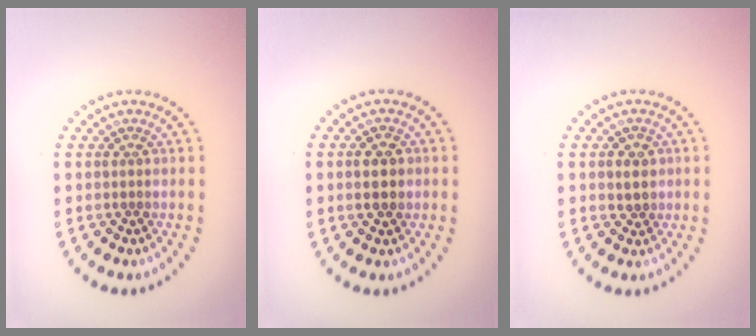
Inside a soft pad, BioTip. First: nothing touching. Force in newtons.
{"total": 2.7, "press": 2.7, "slide": 0.2}
{"total": 1.3, "press": 1.2, "slide": 0.5}